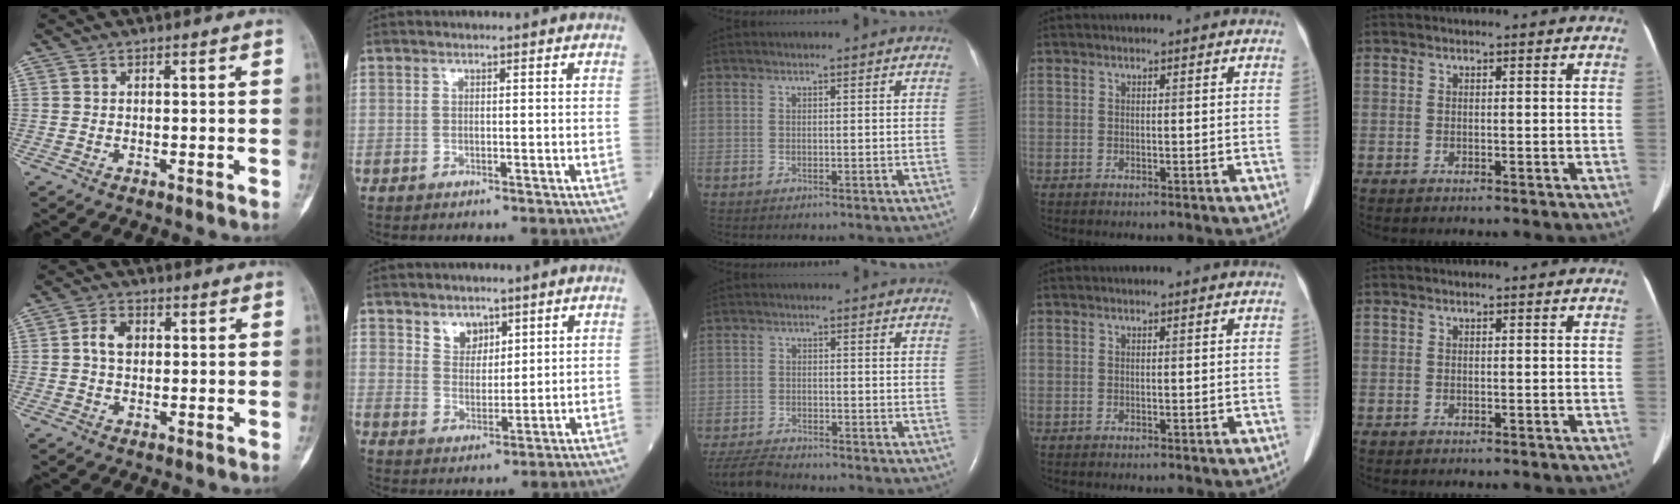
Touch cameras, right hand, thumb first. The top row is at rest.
{"thumb": {"total": 4.0, "force": [0.5, 2.9, 2.7], "torque": [-0.051, 0.011, 0.007]}, "index": {"total": 4.4, "force": [2.9, 2.8, 1.7], "torque": [-0.027, 0.000, 0.056]}, "middle": {"total": 5.4, "force": [-5.2, 0.3, 1.3], "torque": [-0.025, -0.023, -0.093]}}